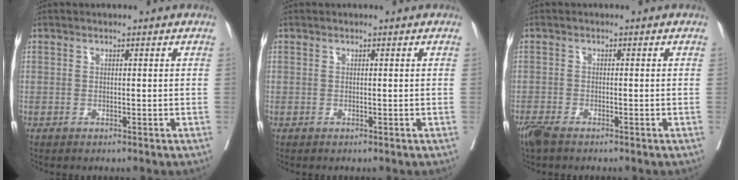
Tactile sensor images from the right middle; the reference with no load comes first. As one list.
[{"total": 0.0}, {"total": 3.4, "force": [-2.6, 1.0, 2.0], "torque": [-0.045, -0.011, -0.048]}]